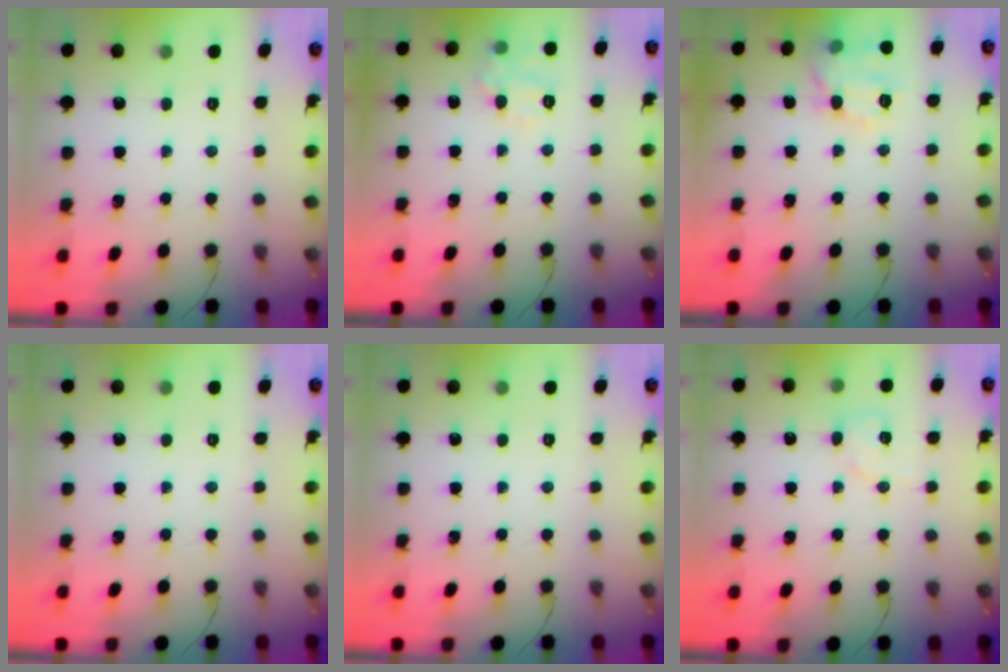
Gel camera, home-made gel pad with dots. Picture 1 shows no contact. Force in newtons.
{"total": 9.2, "press": 9.1, "slide": 1.1}
{"total": 9.4, "press": 9.4, "slide": 0.4}
{"total": 0.0}
{"total": 0.0}
{"total": 4.8, "press": 4.5, "slide": 1.5}